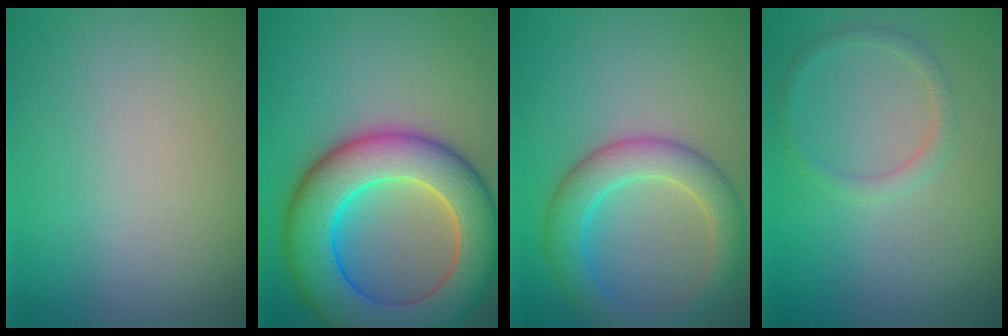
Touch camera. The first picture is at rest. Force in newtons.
{"total": 11.6, "press": 11.6, "slide": 0.5}
{"total": 4.9, "press": 4.9, "slide": 0.1}
{"total": 1.3, "press": 1.3, "slide": 0.1}